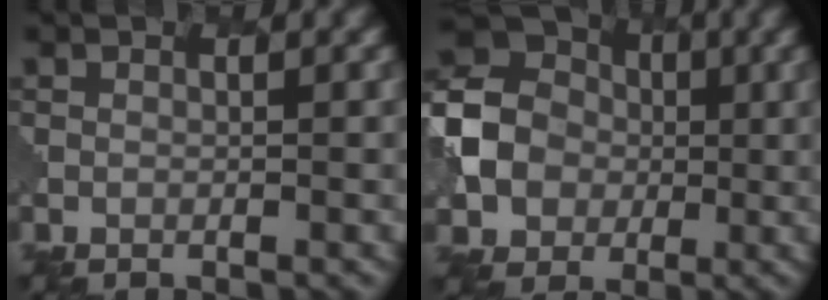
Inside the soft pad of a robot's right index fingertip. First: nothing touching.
{"total": 9.4, "force": [-0.1, 8.4, 4.2], "torque": [-0.104, 0.004, -0.026]}